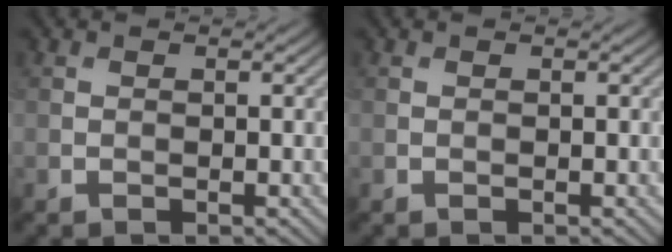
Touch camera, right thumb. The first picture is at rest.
{"total": 0.0}